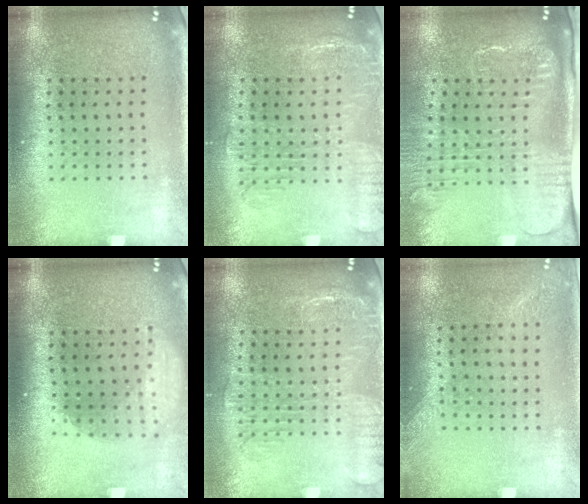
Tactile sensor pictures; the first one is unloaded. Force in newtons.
{"total": 1.9, "press": 1.5, "slide": 1.2}
{"total": 2.6, "press": 2.0, "slide": 1.7}
{"total": 1.9, "press": 1.4, "slide": 1.2}
{"total": 1.9, "press": 1.6, "slide": 1.1}
{"total": 1.3, "press": 1.0, "slide": 0.7}